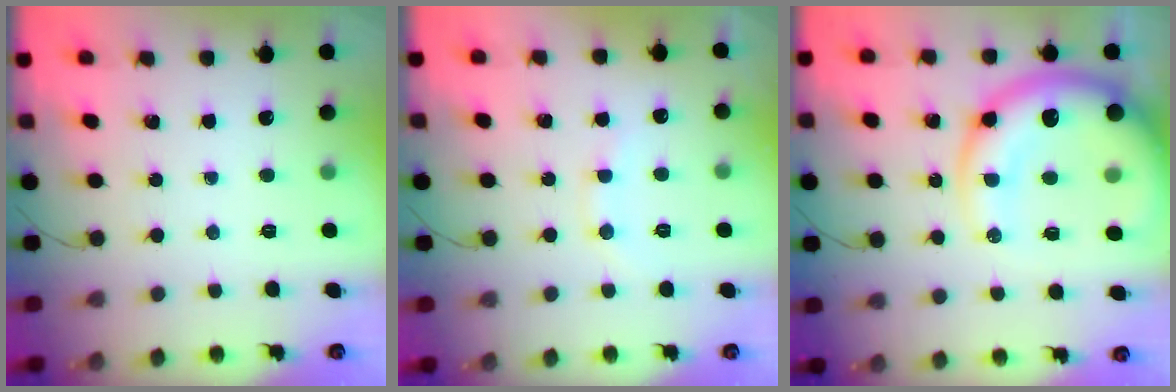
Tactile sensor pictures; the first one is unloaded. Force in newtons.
{"total": 8.4, "press": 8.3, "slide": 1.4}
{"total": 19.0, "press": 18.5, "slide": 4.3}